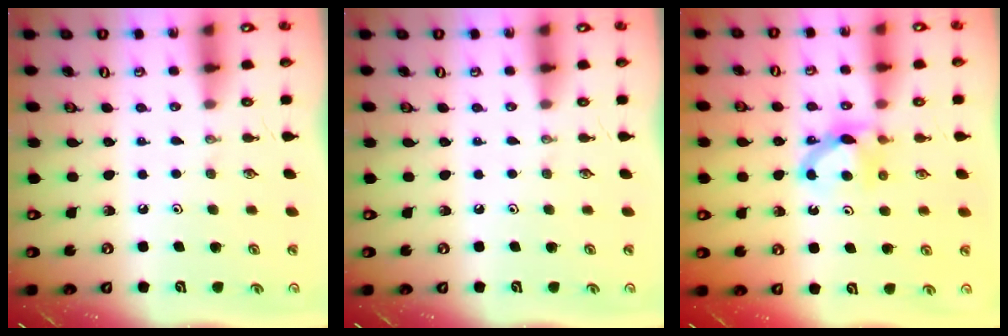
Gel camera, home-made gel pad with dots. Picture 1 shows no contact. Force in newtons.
{"total": 0.0}
{"total": 8.1, "press": 8.1, "slide": 0.1}